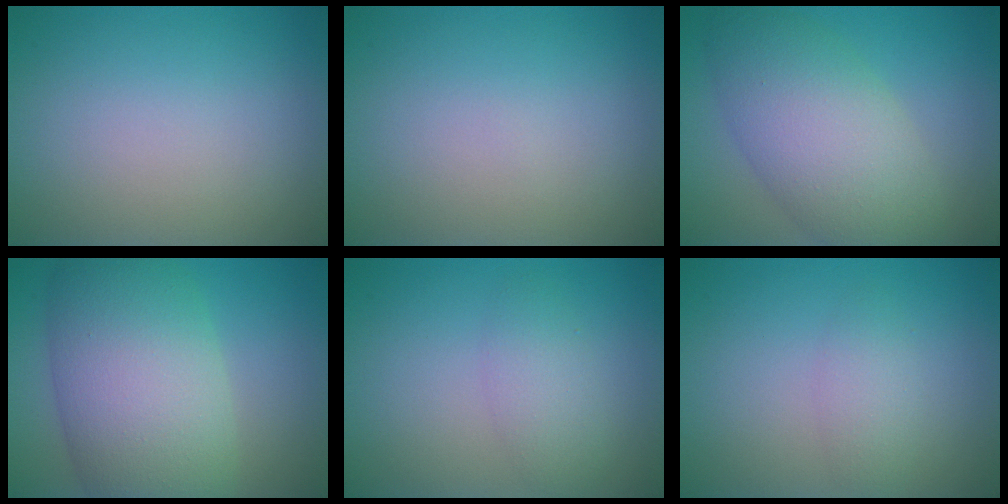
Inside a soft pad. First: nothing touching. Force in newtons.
{"total": 0.0}
{"total": 8.1, "press": 8.1, "slide": 0.2}
{"total": 11.5, "press": 11.5, "slide": 0.2}
{"total": 2.4, "press": 2.4, "slide": 0.1}
{"total": 1.8, "press": 1.8, "slide": 0.0}